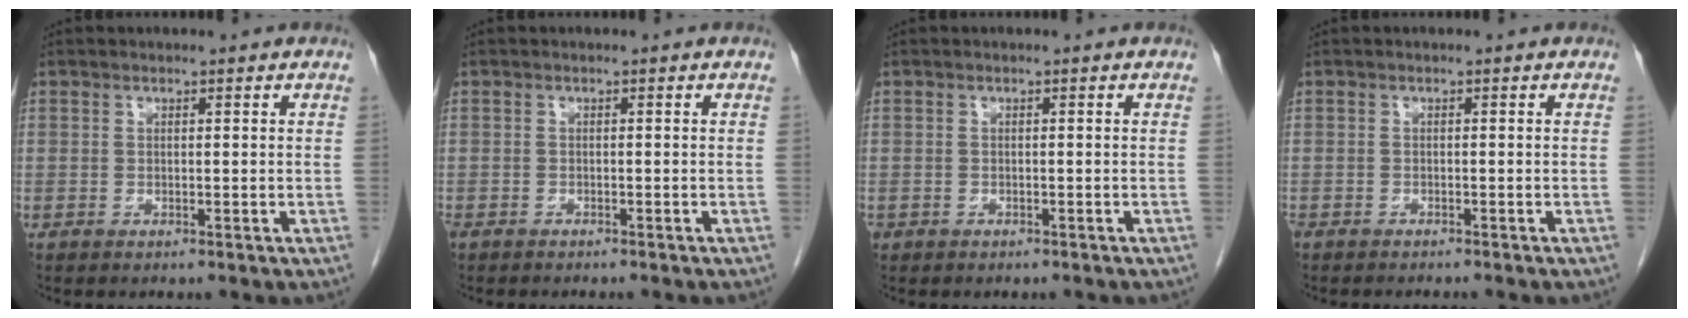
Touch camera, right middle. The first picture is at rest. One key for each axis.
{"total": 3.3, "fx": -2.7, "fy": 1.2, "fz": 1.3, "tx": -0.023, "ty": -0.008, "tz": -0.036}
{"total": 1.2, "fx": -0.8, "fy": 0.8, "fz": 0.2, "tx": -0.010, "ty": 0.002, "tz": -0.010}
{"total": 3.6, "fx": -3.2, "fy": 1.1, "fz": 1.3, "tx": -0.020, "ty": -0.006, "tz": -0.047}